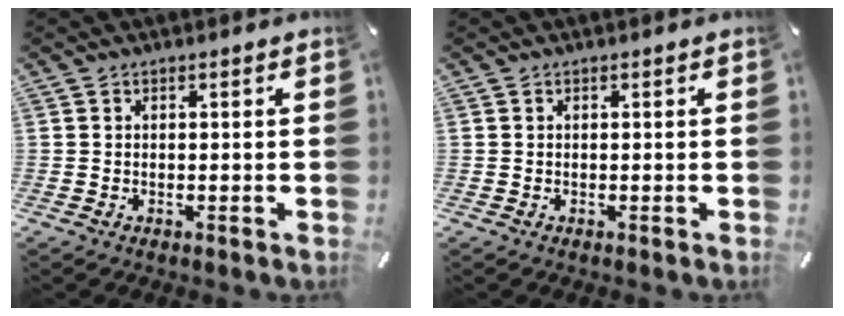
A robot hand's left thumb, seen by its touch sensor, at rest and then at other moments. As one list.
[{"total": 0.0}]